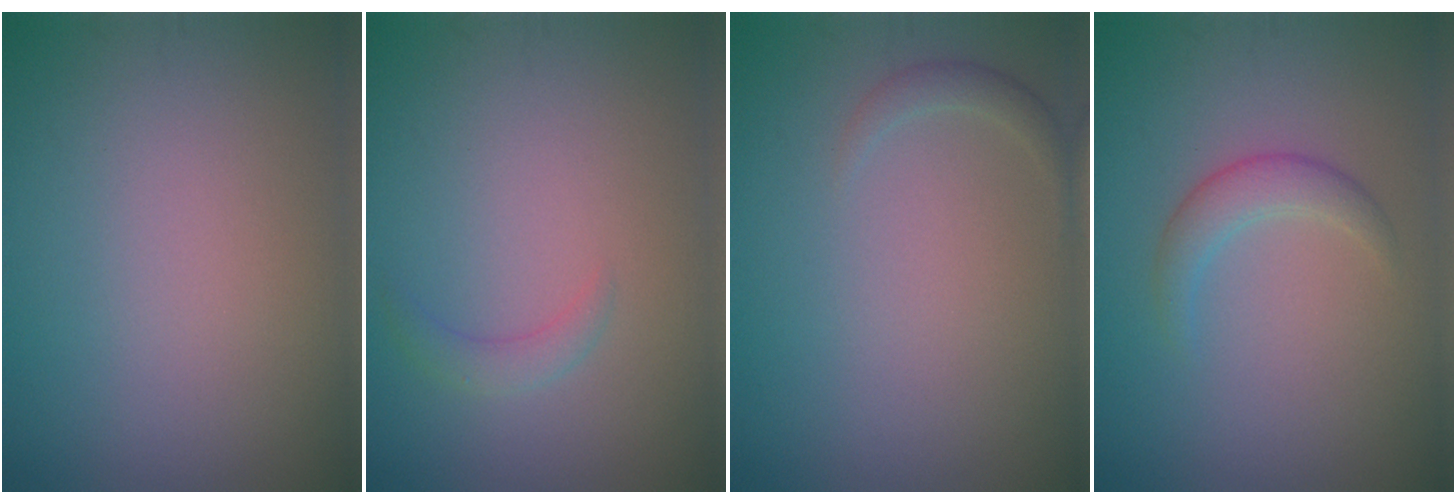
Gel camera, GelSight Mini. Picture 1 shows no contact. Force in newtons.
{"total": 1.3, "press": 1.3, "slide": 0.0}
{"total": 1.1, "press": 1.1, "slide": 0.0}
{"total": 2.1, "press": 2.1, "slide": 0.1}